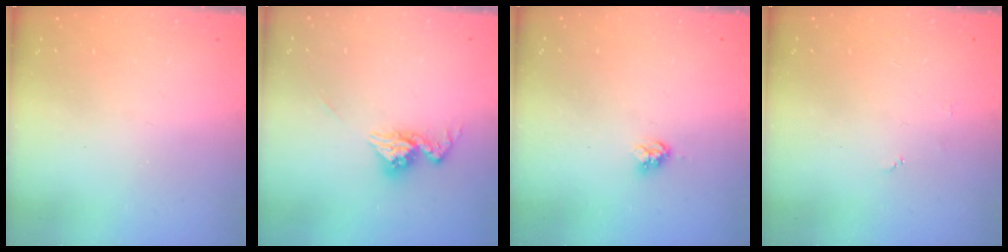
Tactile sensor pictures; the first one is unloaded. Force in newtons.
{"total": 12.4, "press": 12.3, "slide": 1.0}
{"total": 3.9, "press": 3.9, "slide": 0.4}
{"total": 3.7, "press": 3.7, "slide": 0.4}